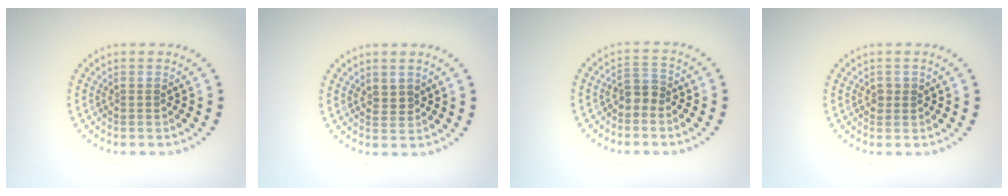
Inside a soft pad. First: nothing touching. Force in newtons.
{"total": 0.7, "press": 0.5, "slide": 0.5}
{"total": 1.9, "press": 1.5, "slide": 1.0}
{"total": 0.9, "press": 0.9, "slide": 0.3}